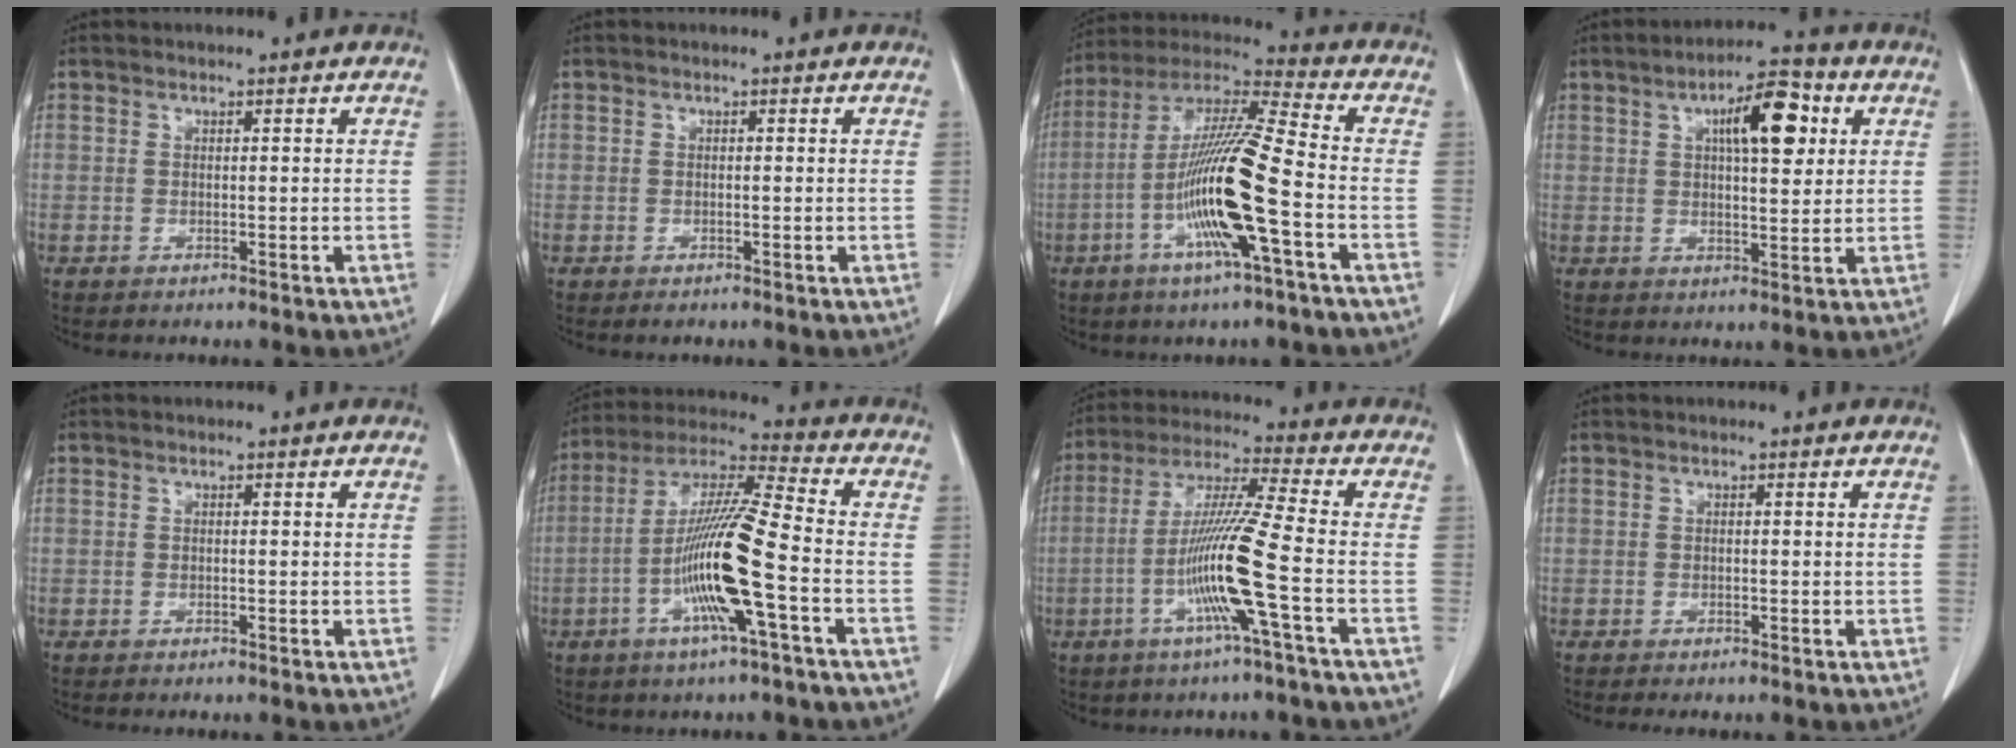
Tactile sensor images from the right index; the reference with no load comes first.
{"total": 0.7, "force": [-0.3, 0.5, 0.4], "torque": [-0.002, 0.002, -0.002]}
{"total": 16.1, "force": [-4.6, 0.0, 15.4], "torque": [-0.305, -0.004, -0.095]}
{"total": 9.8, "force": [3.4, 3.0, 8.7], "torque": [-0.134, 0.019, 0.052]}
{"total": 0.0}
{"total": 14.5, "force": [-4.3, 0.0, 13.9], "torque": [-0.275, -0.002, -0.088]}
{"total": 12.1, "force": [-3.7, -1.7, 11.4], "torque": [-0.225, -0.005, -0.078]}
{"total": 0.6, "force": [-0.3, 0.1, 0.4], "torque": [-0.011, -0.001, -0.004]}